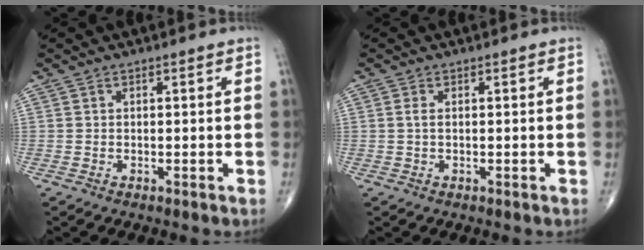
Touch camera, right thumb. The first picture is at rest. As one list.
[{"total": 1.1, "force": [0.2, 0.5, 1.0], "torque": [-0.027, 0.002, 0.004]}]